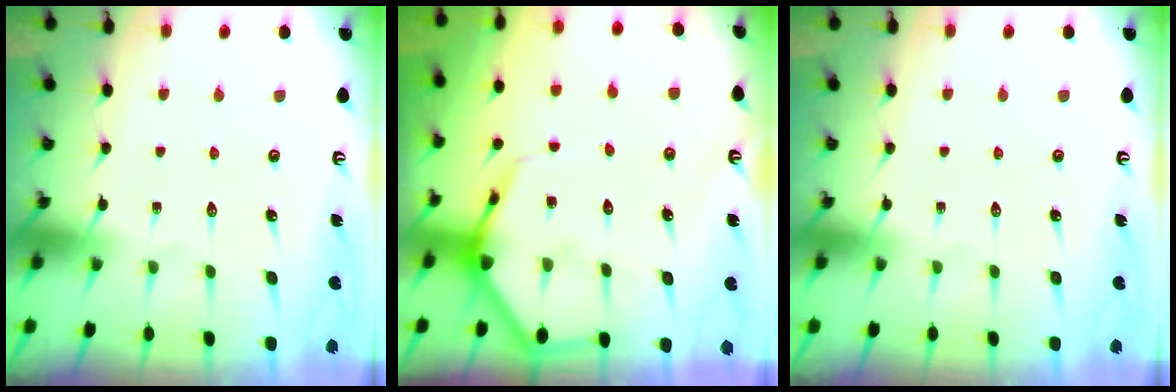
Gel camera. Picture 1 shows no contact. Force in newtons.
{"total": 7.3, "press": 7.3, "slide": 0.6}
{"total": 0.0}